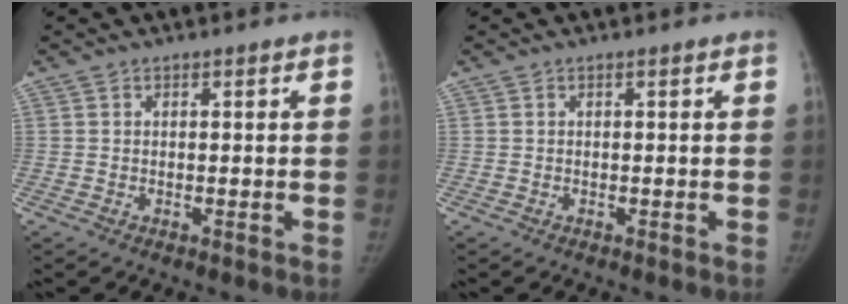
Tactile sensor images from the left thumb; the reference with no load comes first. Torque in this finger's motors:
{"motor_torque": [0.00, 0.00, 0.19, -0.19, 0.00]}